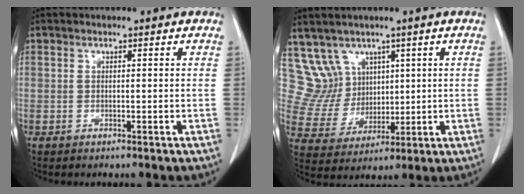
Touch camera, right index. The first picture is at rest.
{"total": 7.5, "force": [4.5, 6.0, 0.2], "torque": [-0.012, 0.031, 0.105]}